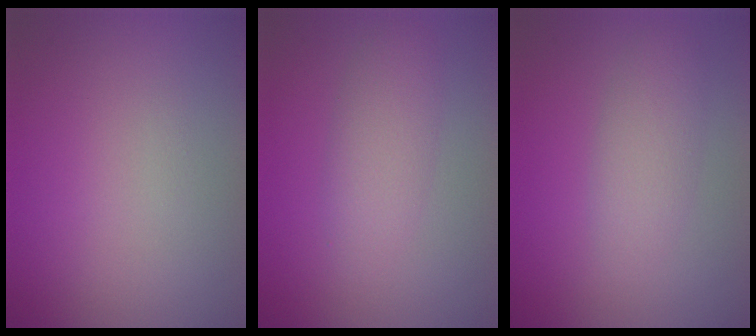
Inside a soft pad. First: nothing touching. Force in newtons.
{"total": 2.8, "press": 2.8, "slide": 0.1}
{"total": 2.6, "press": 2.6, "slide": 0.1}